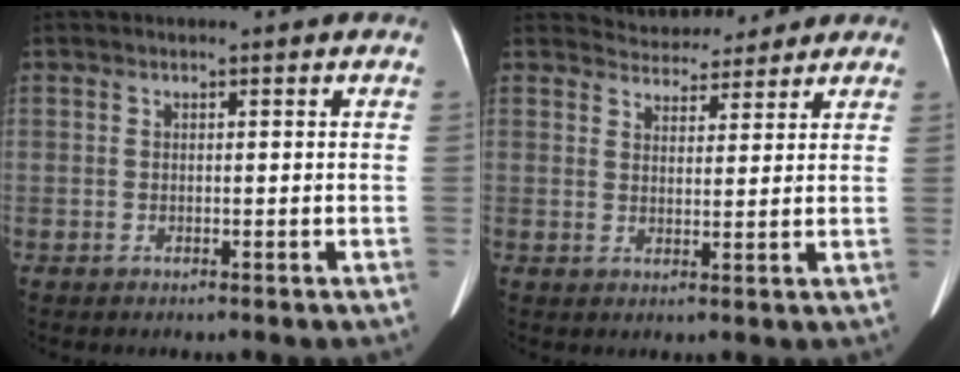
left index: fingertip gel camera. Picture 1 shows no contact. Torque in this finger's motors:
{"motor_torque": [0.45, -0.51, -0.01, -0.01]}